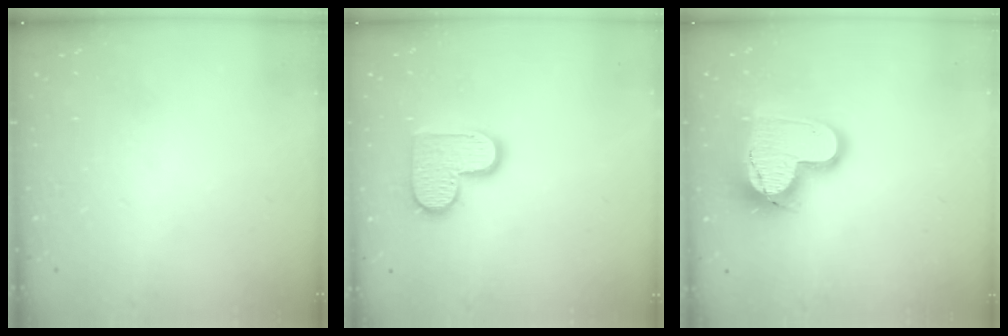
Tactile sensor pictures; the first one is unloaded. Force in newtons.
{"total": 12.0, "press": 12.0, "slide": 0.6}
{"total": 17.1, "press": 17.0, "slide": 1.5}